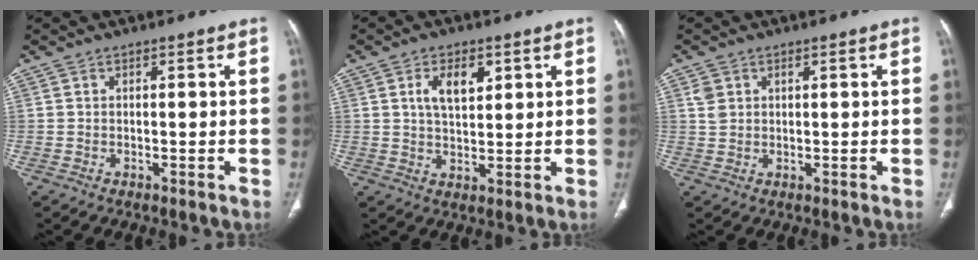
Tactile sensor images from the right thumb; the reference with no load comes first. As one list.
[{"total": 6.4, "force": [2.5, 3.5, 4.8], "torque": [-0.071, -0.012, 0.047]}, {"total": 2.4, "force": [1.0, 1.9, 1.1], "torque": [-0.017, -0.003, 0.025]}]